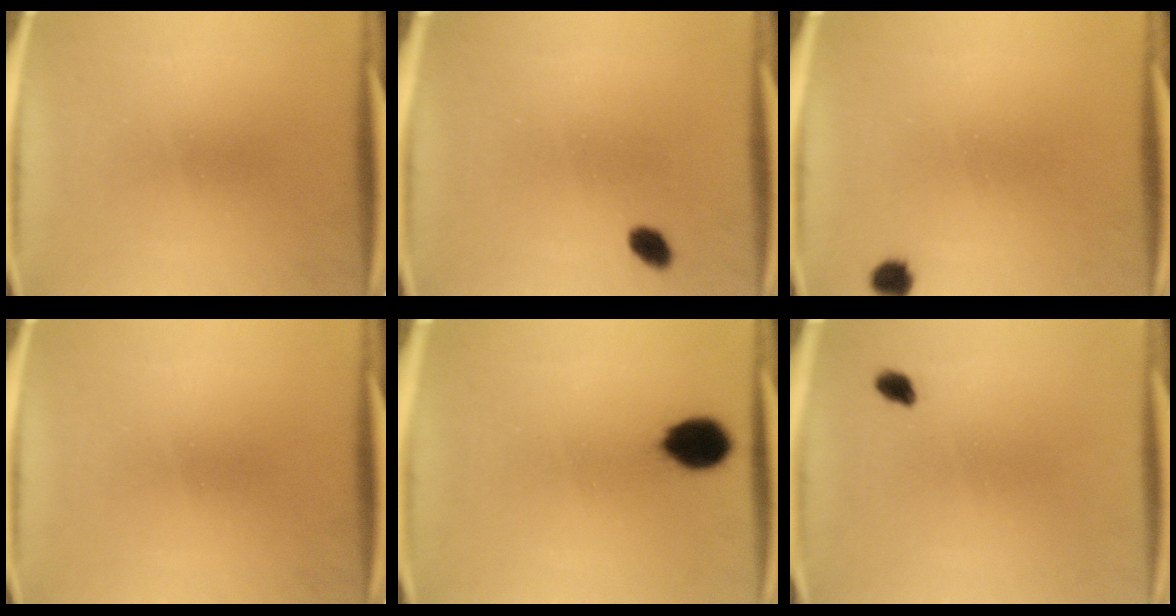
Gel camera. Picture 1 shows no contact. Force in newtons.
{"total": 2.4}
{"total": 2.3}
{"total": 0.0}
{"total": 8.9}
{"total": 1.9}